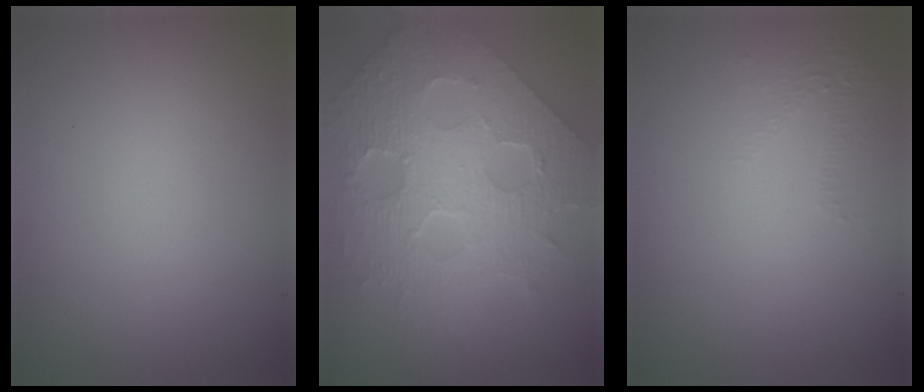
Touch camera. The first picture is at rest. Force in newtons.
{"total": 8.7, "press": 6.4, "slide": 5.9}
{"total": 0.9, "press": 0.4, "slide": 0.8}